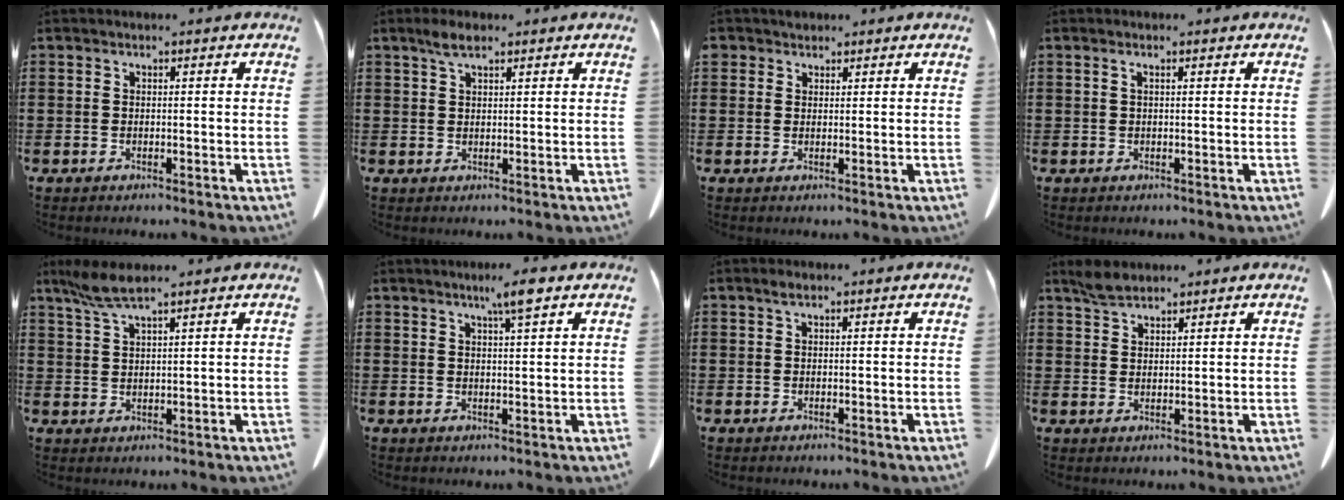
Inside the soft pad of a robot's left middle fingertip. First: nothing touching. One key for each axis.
{"total": 2.8, "fx": 1.9, "fy": 0.9, "fz": 1.9, "tx": -0.042, "ty": 0.003, "tz": 0.035}
{"total": 1.6, "fx": 1.4, "fy": 0.9, "fz": 0.0, "tx": -0.005, "ty": 0.003, "tz": 0.029}
{"total": 0.8, "fx": 0.3, "fy": 0.1, "fz": 0.7, "tx": -0.014, "ty": 0.001, "tz": 0.005}
{"total": 4.9, "fx": 3.6, "fy": 0.6, "fz": 3.2, "tx": -0.073, "ty": -0.003, "tz": 0.066}
{"total": 4.6, "fx": 3.1, "fy": 0.3, "fz": 3.5, "tx": -0.066, "ty": 0.001, "tz": 0.050}
{"total": 1.0, "fx": 0.5, "fy": 0.5, "fz": 0.6, "tx": -0.016, "ty": 0.002, "tz": 0.011}
{"total": 3.0, "fx": 2.6, "fy": 1.0, "fz": 1.2, "tx": -0.030, "ty": 0.003, "tz": 0.050}